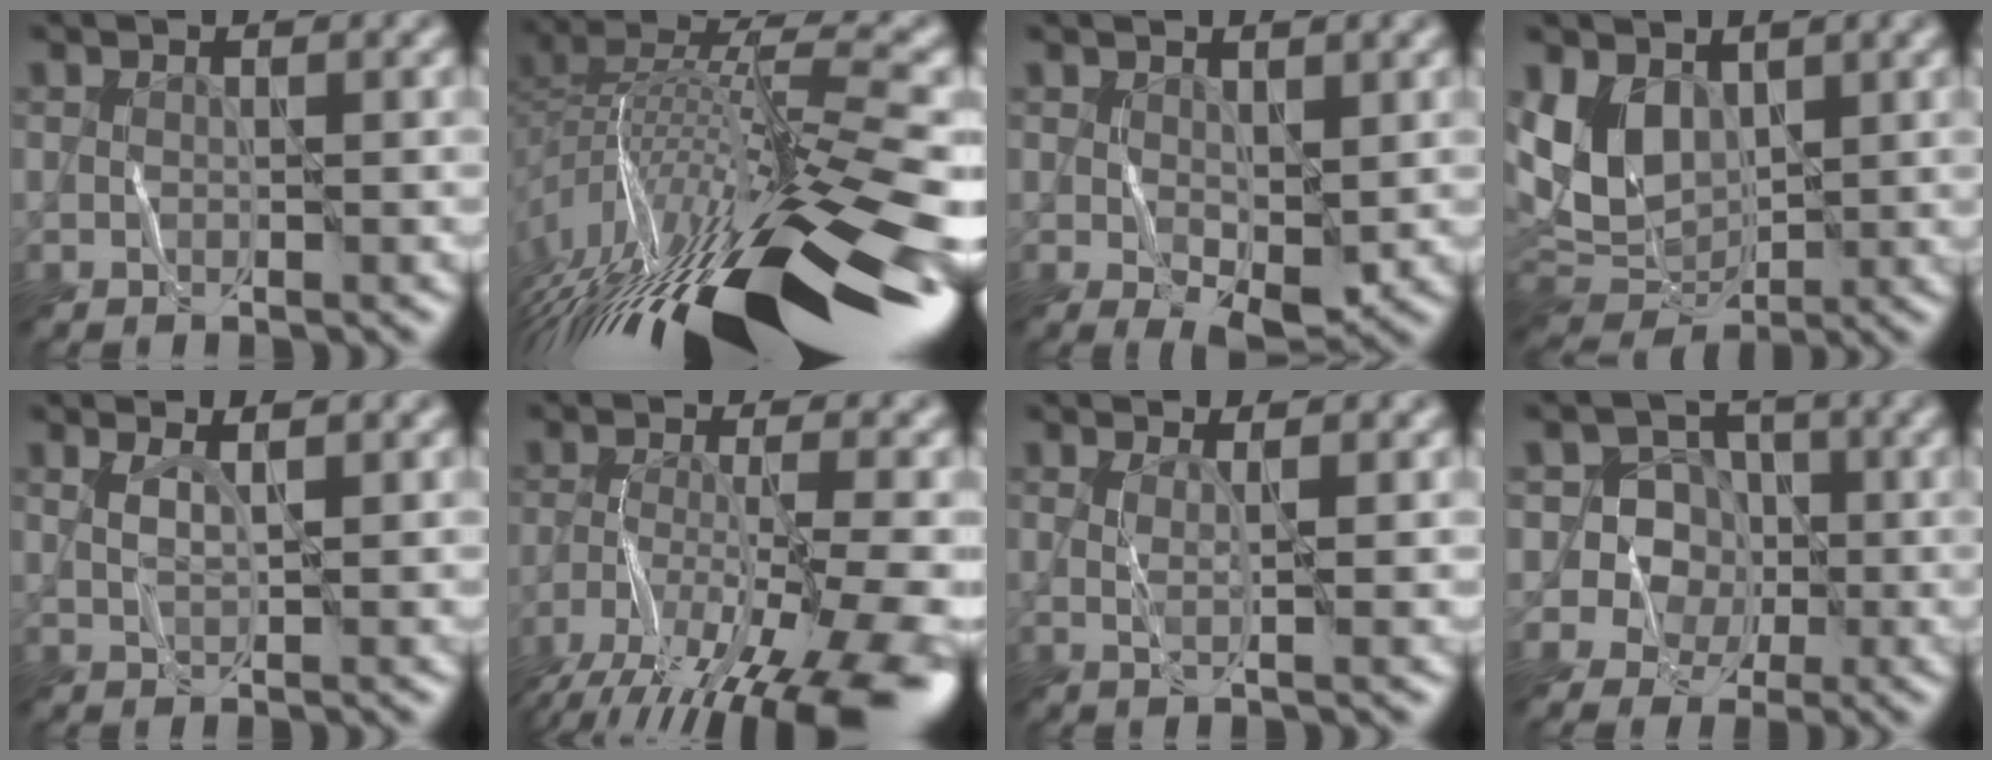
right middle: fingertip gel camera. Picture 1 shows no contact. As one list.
[{"total": 17.7, "force": [-10.2, 4.3, 13.8], "torque": [-0.265, 0.030, -0.168]}, {"total": 1.8, "force": [0.3, 0.5, 1.7], "torque": [-0.041, -0.004, 0.019]}, {"total": 5.3, "force": [1.7, 3.7, 3.4], "torque": [-0.088, -0.007, 0.041]}, {"total": 1.5, "force": [0.8, 0.1, 1.2], "torque": [-0.028, 0.001, 0.024]}, {"total": 12.7, "force": [-8.6, 2.6, 9.0], "torque": [-0.187, -0.014, -0.124]}, {"total": 1.6, "force": [0.3, 0.0, 1.5], "torque": [-0.038, -0.003, 0.013]}, {"total": 4.9, "force": [-0.2, 4.7, 1.3], "torque": [-0.019, 0.022, -0.013]}]